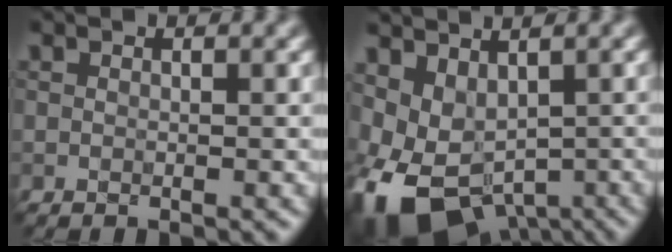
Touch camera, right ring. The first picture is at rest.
{"total": 8.5, "force": [-3.1, 5.5, 5.7], "torque": [-0.111, -0.025, -0.037]}